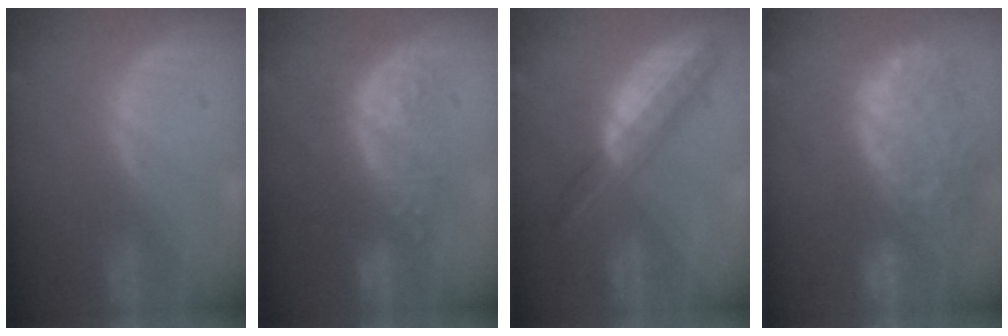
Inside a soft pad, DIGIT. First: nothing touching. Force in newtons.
{"total": 8.9, "press": 8.3, "slide": 3.2}
{"total": 7.7, "press": 6.5, "slide": 4.1}
{"total": 13.7, "press": 11.2, "slide": 7.9}